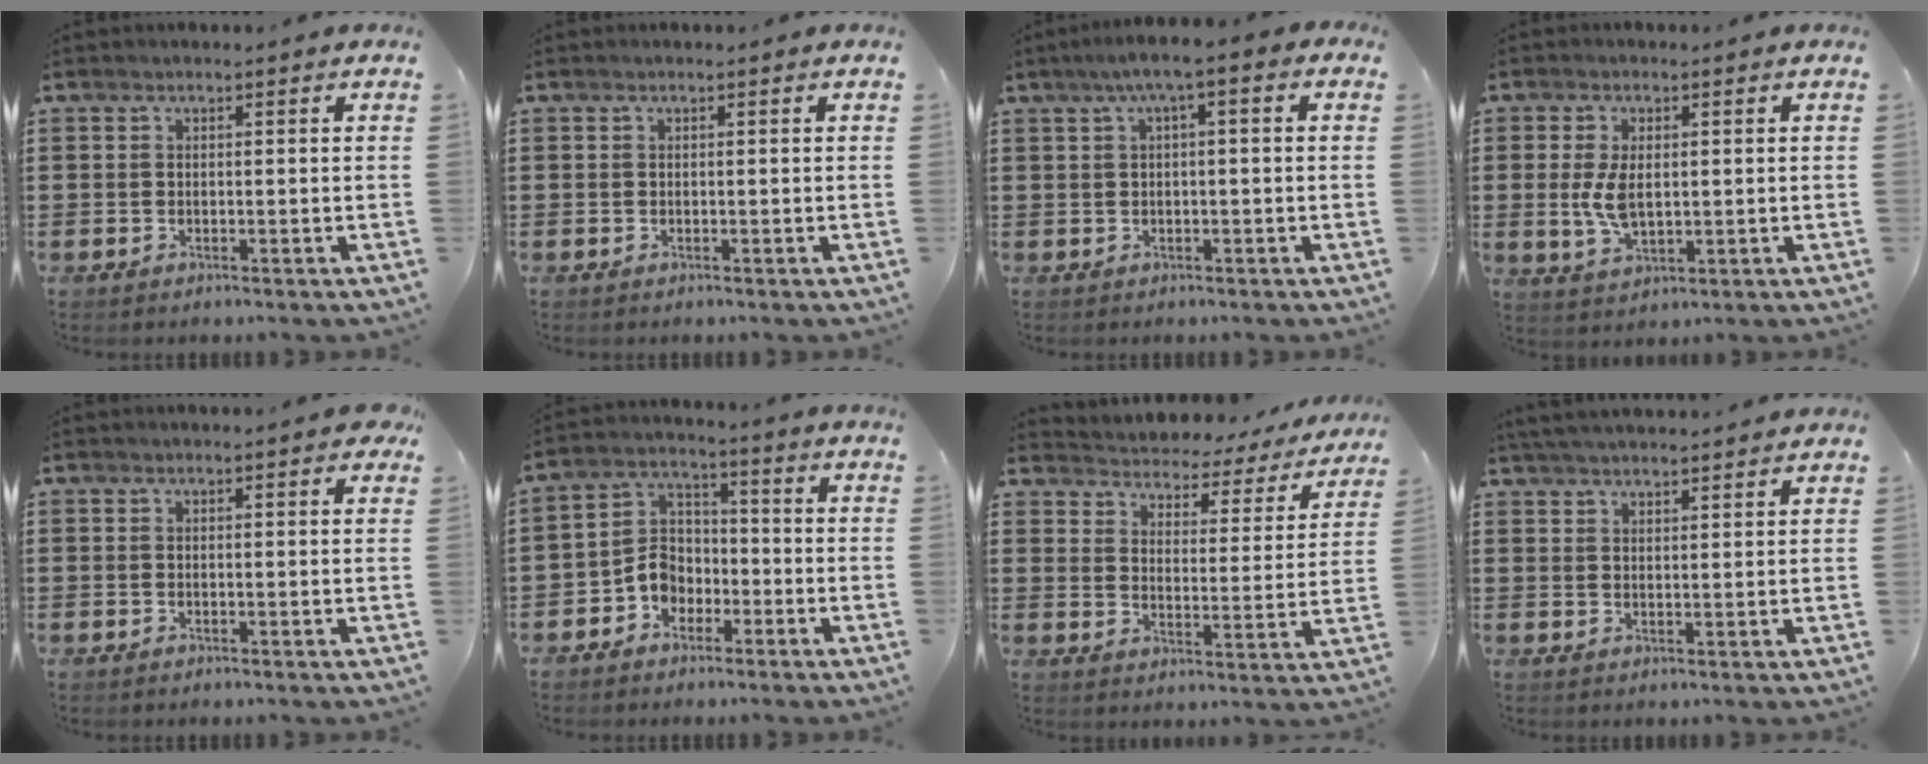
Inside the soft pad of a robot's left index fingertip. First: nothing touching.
{"total": 0.0}
{"total": 3.2, "force": [-0.1, 0.4, 3.2], "torque": [-0.058, 0.005, -0.007]}
{"total": 5.7, "force": [0.4, 3.0, 4.9], "torque": [-0.117, 0.001, 0.001]}
{"total": 0.8, "force": [0.3, 0.1, 0.7], "torque": [-0.006, -0.003, 0.004]}
{"total": 5.9, "force": [-3.1, 4.5, 2.1], "torque": [-0.069, 0.007, -0.067]}
{"total": 3.2, "force": [3.2, 0.6, -0.1], "torque": [-0.023, -0.031, 0.047]}
{"total": 3.4, "force": [3.3, -0.1, 0.7], "torque": [-0.023, -0.005, 0.063]}